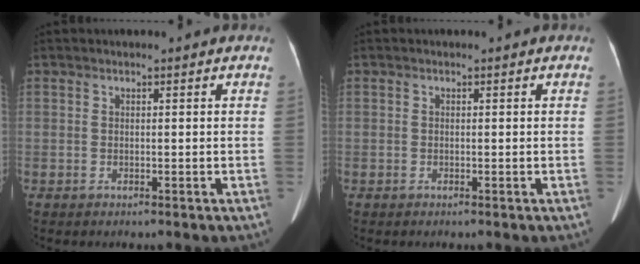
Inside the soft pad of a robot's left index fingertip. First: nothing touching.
{"total": 2.2, "force": [-1.1, -1.6, -1.1], "torque": [0.015, -0.011, -0.020]}